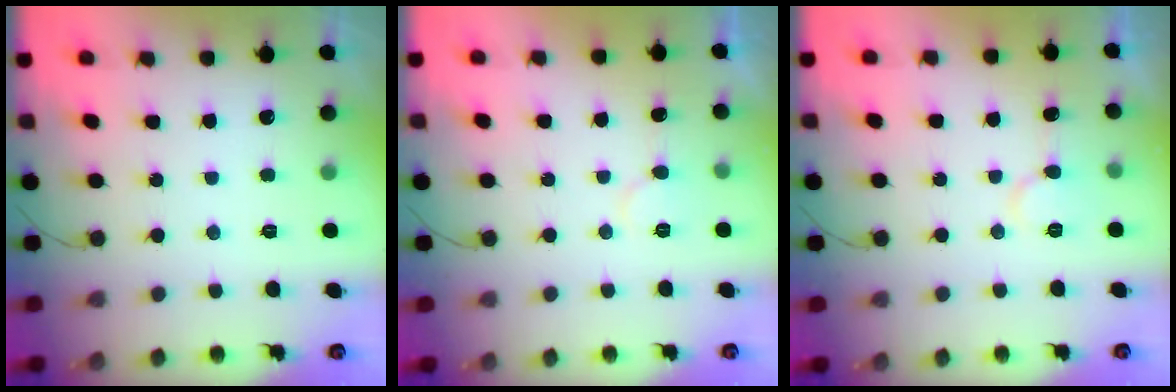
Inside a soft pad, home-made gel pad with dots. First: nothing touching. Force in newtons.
{"total": 6.6, "press": 6.6, "slide": 0.4}
{"total": 6.6, "press": 6.6, "slide": 0.5}